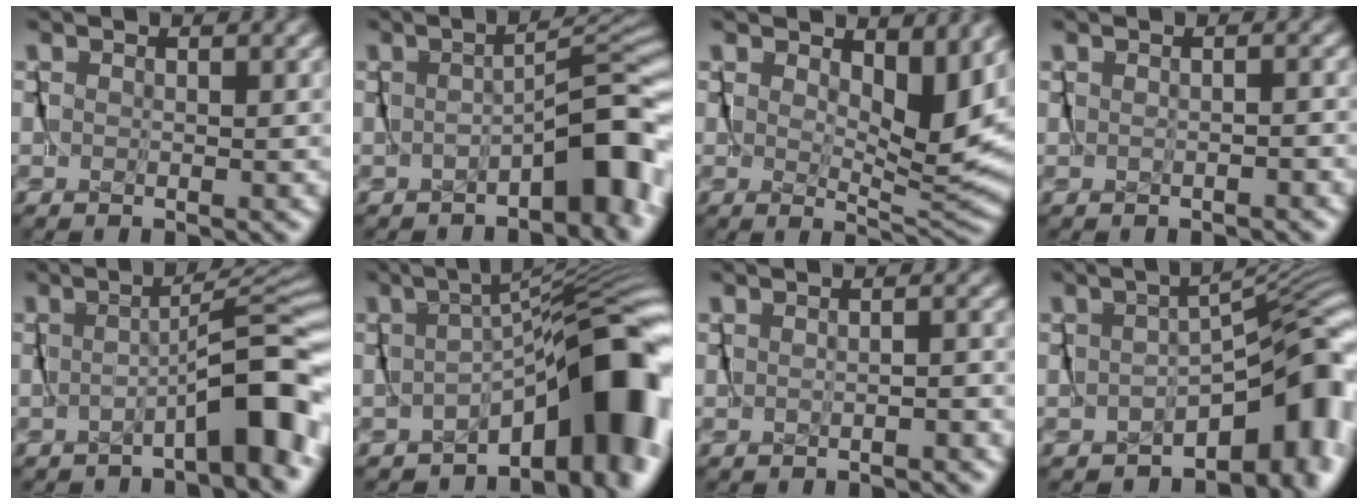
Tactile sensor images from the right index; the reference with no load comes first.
{"total": 4.9, "force": [-3.3, 1.4, 3.4], "torque": [-0.025, 0.004, -0.049]}
{"total": 5.4, "force": [2.4, 1.6, 4.6], "torque": [-0.062, -0.013, 0.045]}
{"total": 0.0}
{"total": 4.8, "force": [-2.9, 0.0, 3.7], "torque": [-0.017, 0.017, -0.045]}
{"total": 8.4, "force": [-3.3, 2.6, 7.3], "torque": [-0.074, -0.002, -0.046]}
{"total": 0.6, "force": [-0.5, -0.1, -0.3], "torque": [0.011, 0.007, -0.014]}
{"total": 6.9, "force": [-3.7, 3.0, 4.9], "torque": [-0.055, 0.006, -0.057]}